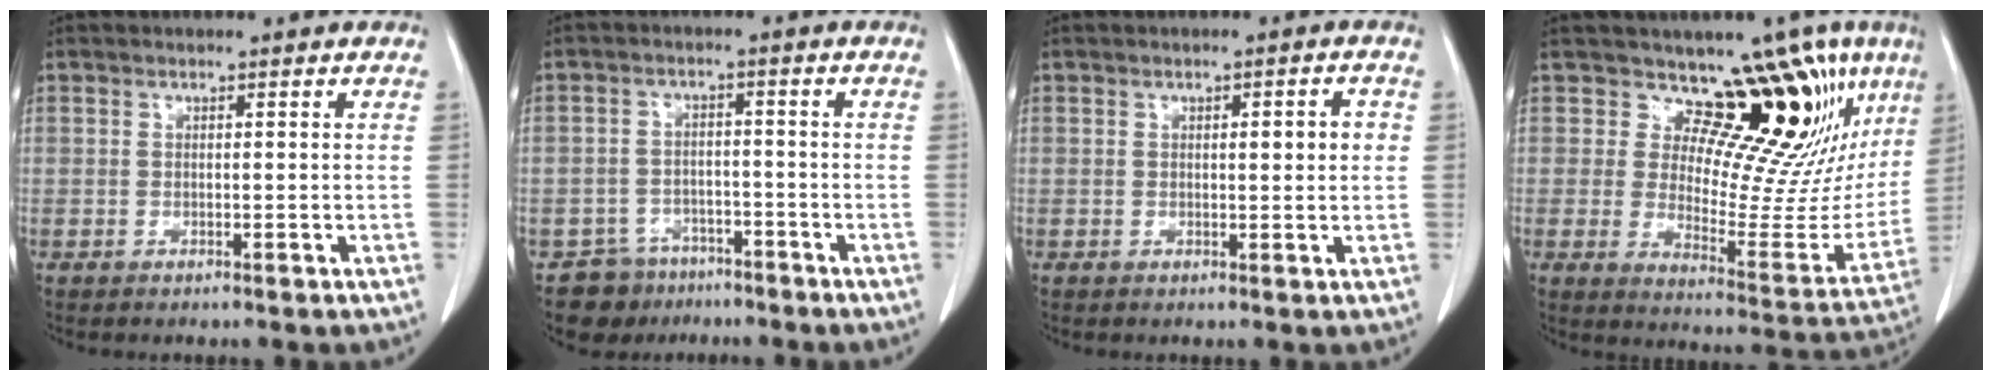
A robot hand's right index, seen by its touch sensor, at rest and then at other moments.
{"total": 6.3, "force": [-4.6, 4.4, -0.4], "torque": [0.017, 0.019, -0.071]}
{"total": 3.0, "force": [0.5, 0.6, 2.8], "torque": [-0.040, 0.003, 0.007]}
{"total": 17.1, "force": [11.0, 5.9, 11.6], "torque": [-0.131, -0.032, 0.137]}